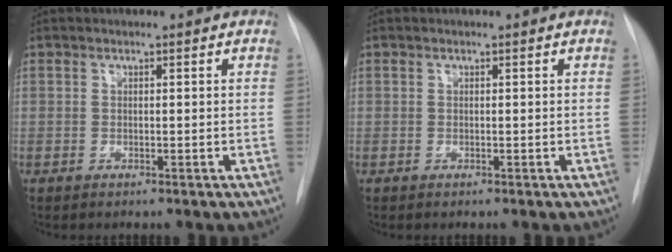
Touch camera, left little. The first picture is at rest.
{"total": 0.0}